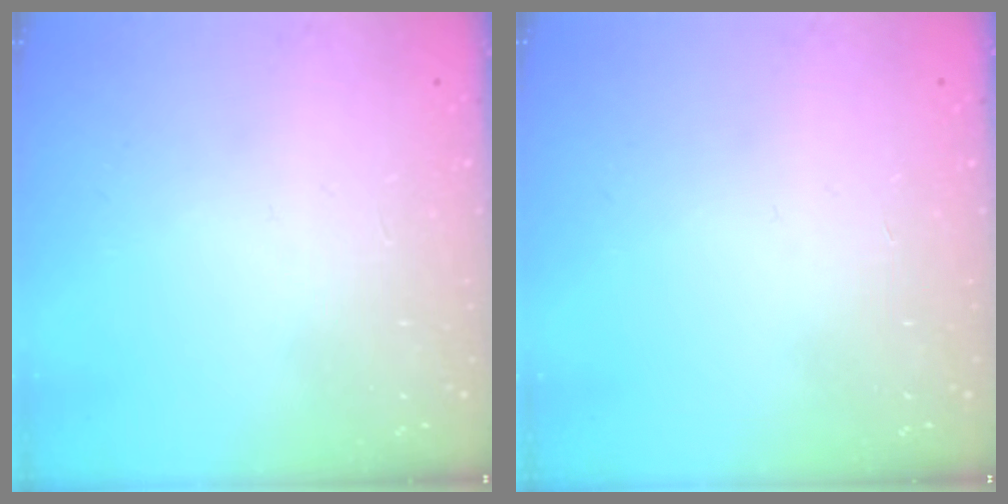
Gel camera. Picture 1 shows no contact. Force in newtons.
{"total": 0.0}